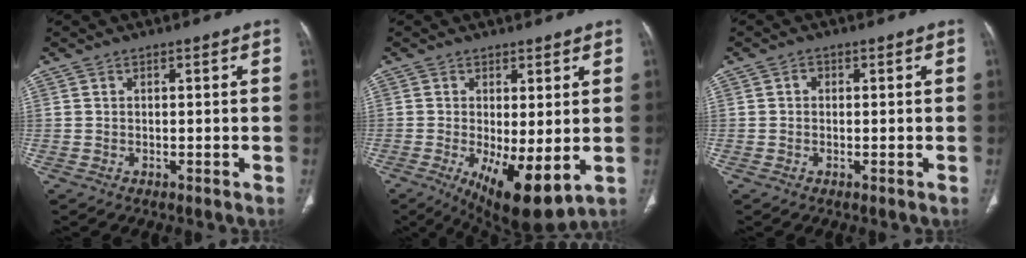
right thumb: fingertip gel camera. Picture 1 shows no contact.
{"total": 11.0, "force": [-2.1, 4.0, 10.0], "torque": [-0.162, -0.026, -0.018]}
{"total": 1.0, "force": [0.1, 0.8, 0.5], "torque": [-0.004, 0.003, 0.001]}